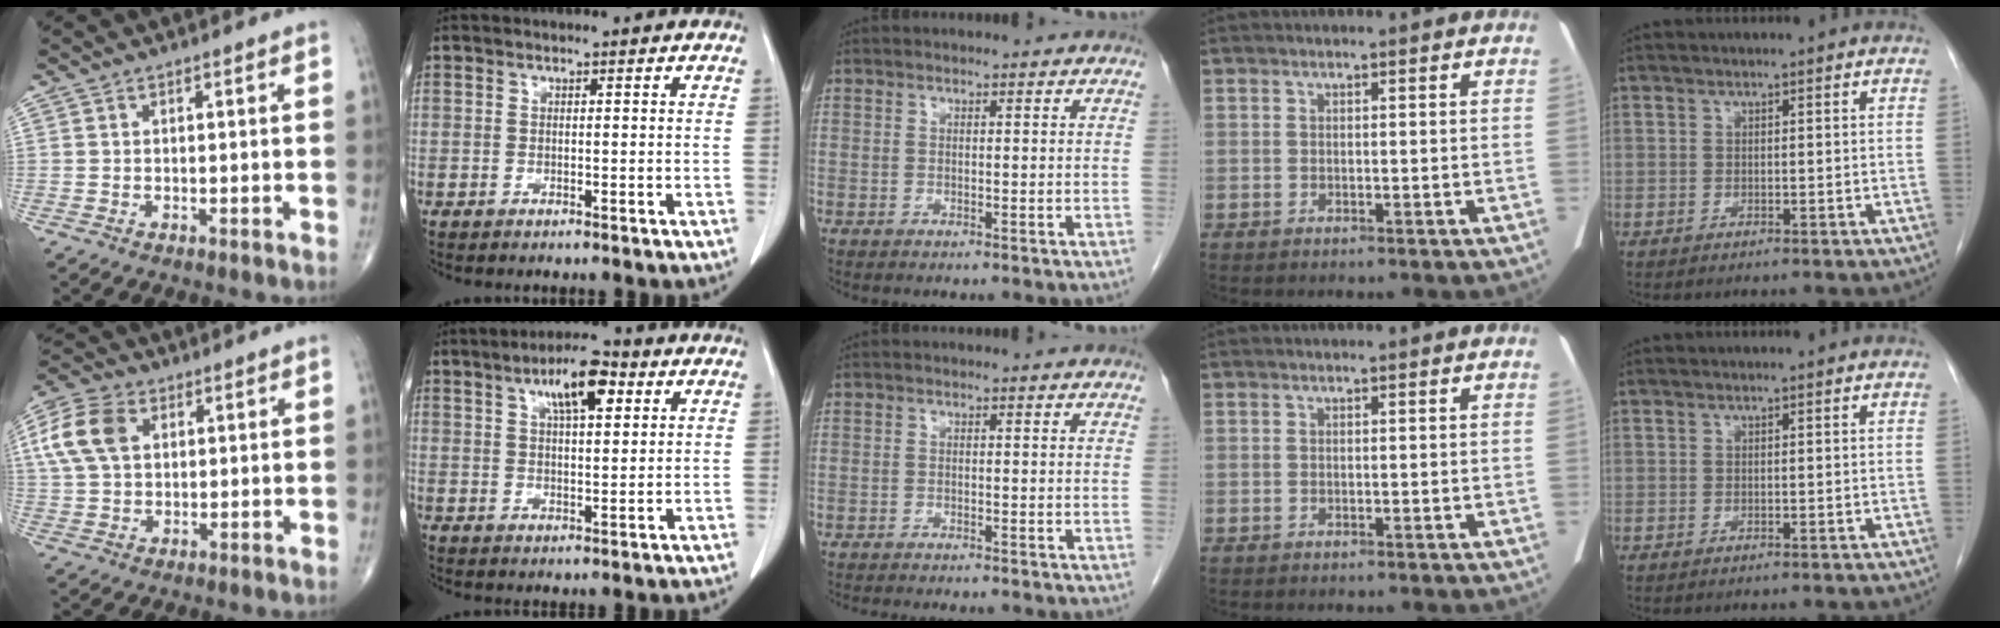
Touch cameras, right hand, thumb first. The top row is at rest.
{"thumb": {"total": 10.8, "force": [3.1, 7.2, 7.4], "torque": [-0.150, 0.010, 0.055]}, "index": {"total": 8.2, "force": [3.9, 2.3, 6.8], "torque": [-0.116, 0.015, 0.067]}, "middle": {"total": 7.9, "force": [-7.2, 1.3, 3.2], "torque": [-0.037, -0.009, -0.095]}}